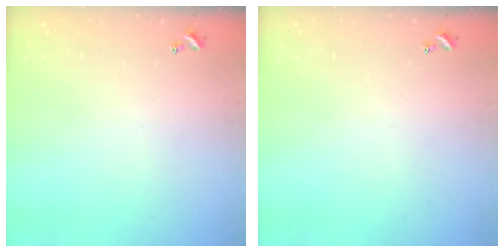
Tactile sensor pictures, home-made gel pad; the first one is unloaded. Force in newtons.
{"total": 0.0}